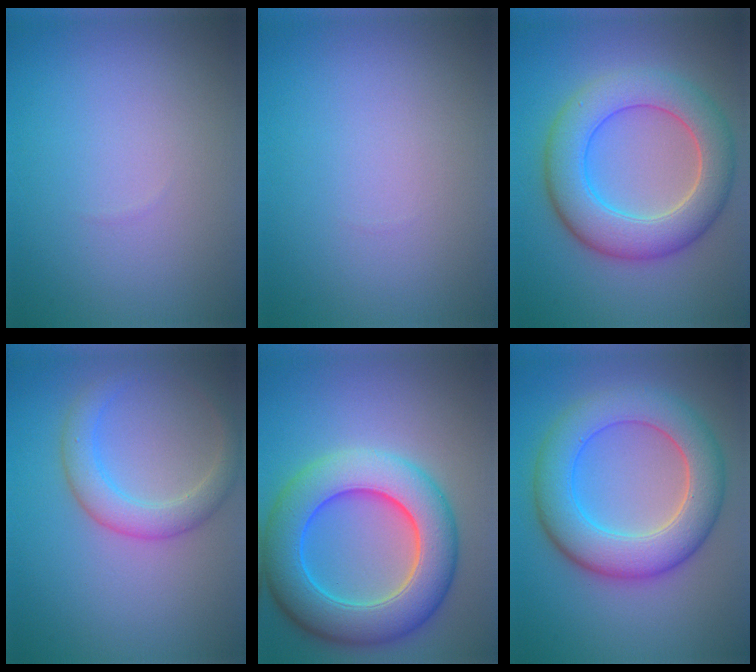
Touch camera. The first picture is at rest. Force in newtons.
{"total": 0.0}
{"total": 7.6, "press": 7.6, "slide": 0.5}
{"total": 3.5, "press": 3.4, "slide": 0.3}
{"total": 9.9, "press": 9.9, "slide": 0.3}
{"total": 7.8, "press": 7.8, "slide": 0.4}